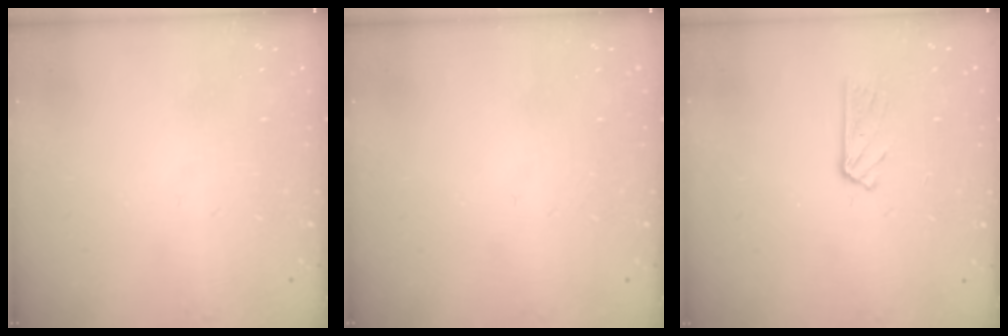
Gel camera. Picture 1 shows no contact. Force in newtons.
{"total": 0.0}
{"total": 3.4, "press": 3.3, "slide": 0.4}